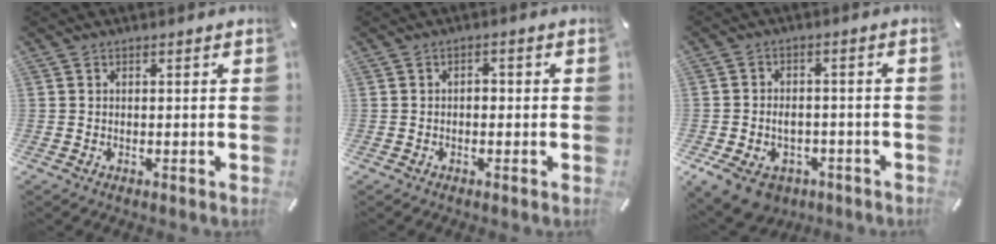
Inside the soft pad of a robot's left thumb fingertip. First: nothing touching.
{"total": 1.6, "force": [-0.6, 1.1, 1.0], "torque": [-0.020, 0.009, -0.016]}
{"total": 7.9, "force": [-2.6, 6.5, 3.6], "torque": [-0.069, 0.025, -0.041]}